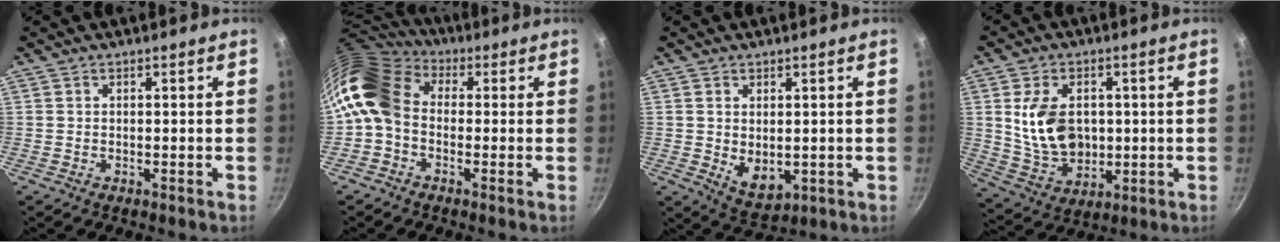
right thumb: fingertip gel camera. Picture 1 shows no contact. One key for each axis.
{"total": 12.3, "fx": -1.1, "fy": 9.3, "fz": 7.9, "tx": -0.143, "ty": 0.037, "tz": -0.046}
{"total": 6.0, "fx": 0.3, "fy": 3.9, "fz": 4.6, "tx": -0.064, "ty": -0.020, "tz": 0.018}
{"total": 12.9, "fx": 1.2, "fy": 9.1, "fz": 9.0, "tx": -0.139, "ty": -0.014, "tz": 0.035}